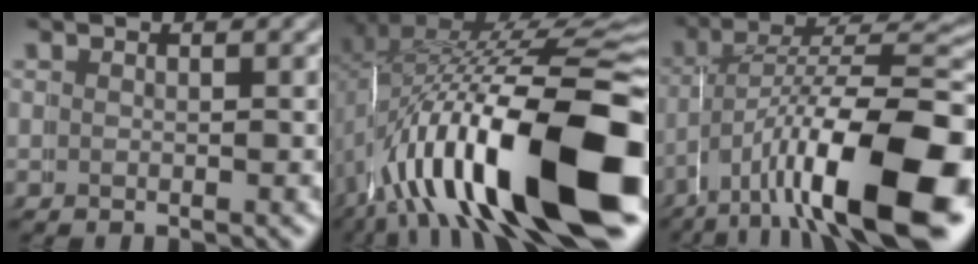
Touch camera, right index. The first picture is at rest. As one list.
[{"total": 17.2, "force": [-5.4, 7.3, 14.6], "torque": [-0.240, -0.023, -0.064]}, {"total": 14.1, "force": [-5.5, 6.0, 11.5], "torque": [-0.175, -0.029, -0.070]}]